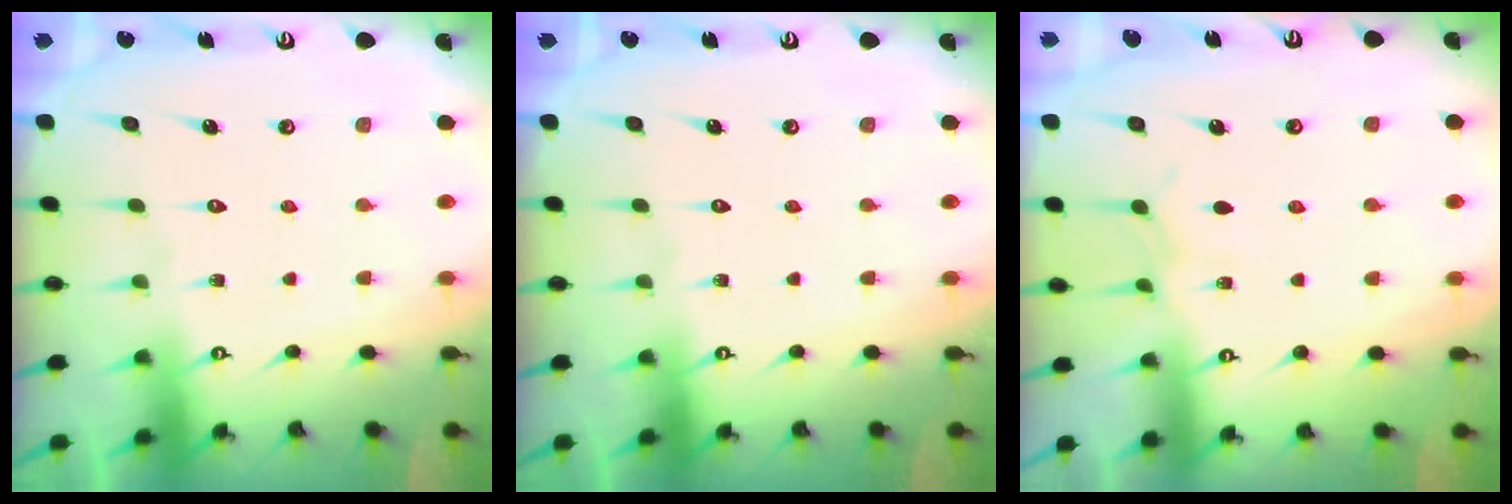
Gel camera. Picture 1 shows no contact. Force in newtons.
{"total": 0.0}
{"total": 4.3, "press": 4.3, "slide": 0.5}